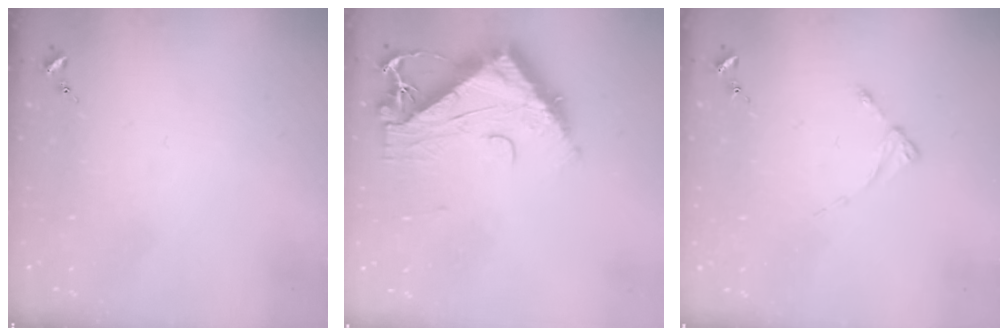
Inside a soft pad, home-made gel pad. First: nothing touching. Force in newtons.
{"total": 12.0, "press": 11.9, "slide": 1.4}
{"total": 2.4, "press": 2.4, "slide": 0.3}